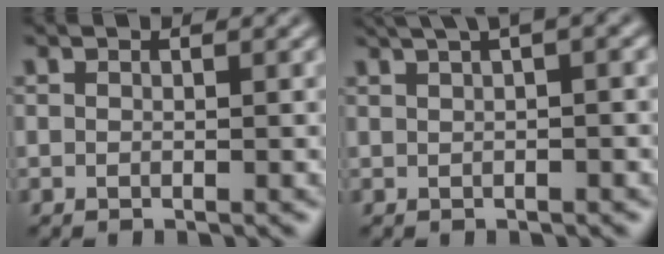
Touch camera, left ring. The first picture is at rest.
{"total": 6.6, "force": [3.5, 2.6, 5.0], "torque": [-0.055, 0.038, 0.041]}